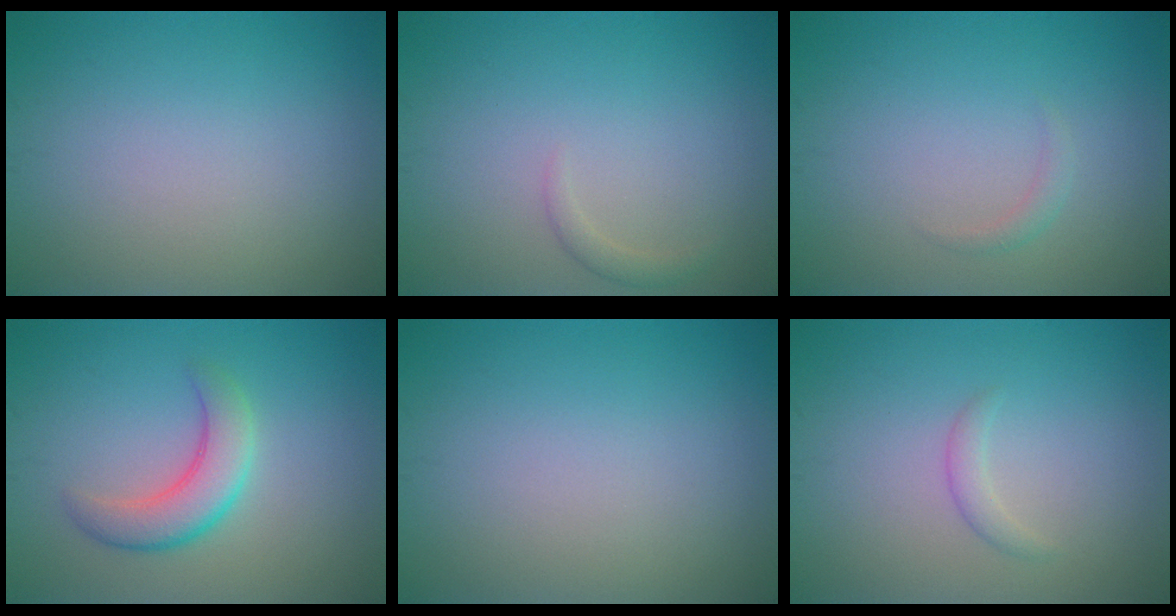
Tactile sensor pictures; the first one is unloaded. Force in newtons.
{"total": 1.0, "press": 0.9, "slide": 0.1}
{"total": 0.9, "press": 0.9, "slide": 0.1}
{"total": 4.0, "press": 4.0, "slide": 0.2}
{"total": 0.0}
{"total": 1.1, "press": 1.1, "slide": 0.1}